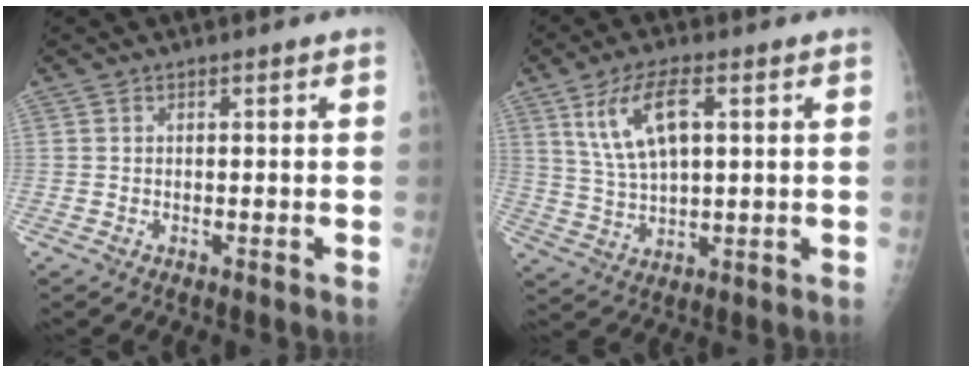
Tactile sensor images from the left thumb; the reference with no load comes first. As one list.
[{"total": 11.1, "force": [4.0, 4.9, 9.1], "torque": [-0.170, -0.003, 0.083]}]